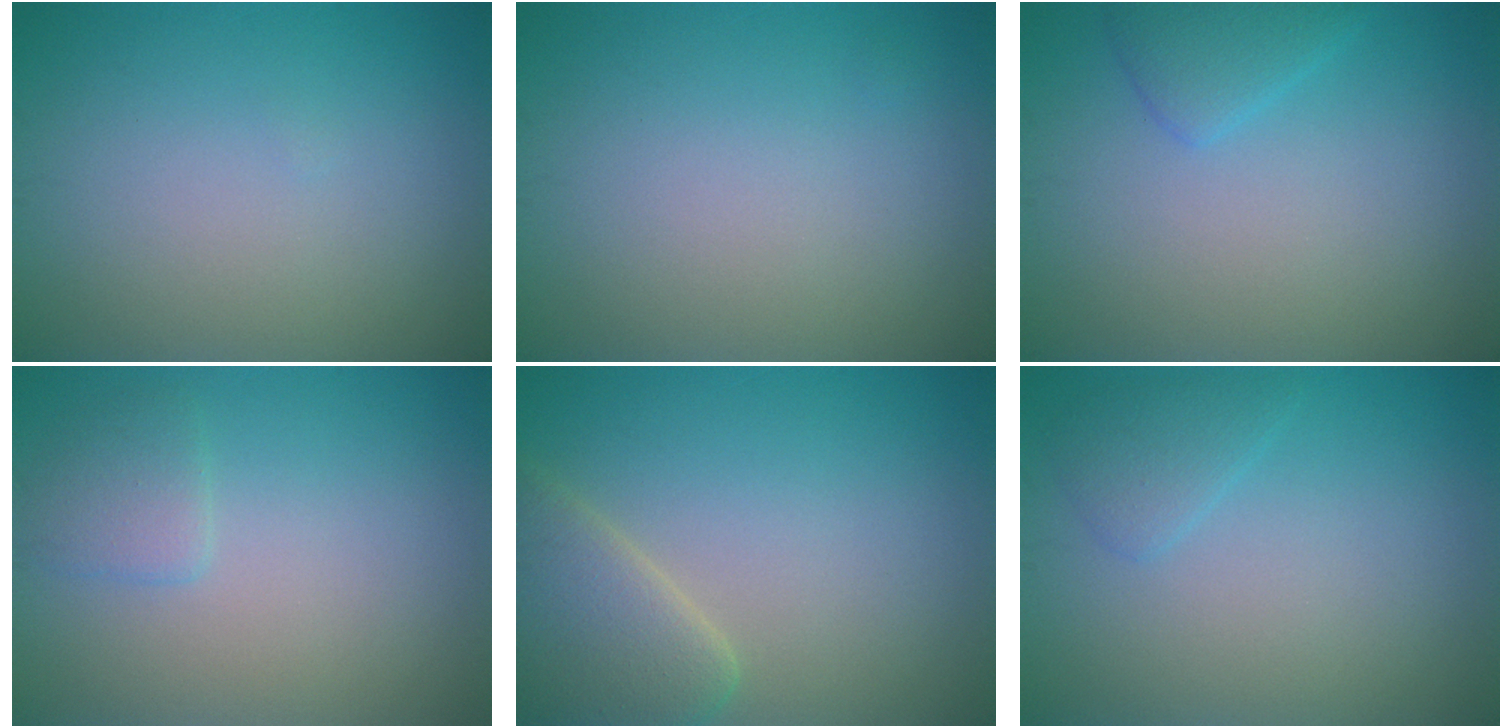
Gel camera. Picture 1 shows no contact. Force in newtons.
{"total": 0.0}
{"total": 2.0, "press": 2.0, "slide": 0.1}
{"total": 1.6, "press": 1.6, "slide": 0.1}
{"total": 4.8, "press": 4.8, "slide": 0.5}
{"total": 1.6, "press": 1.6, "slide": 0.1}